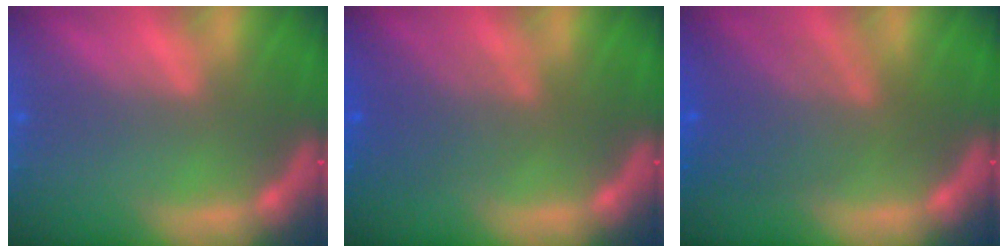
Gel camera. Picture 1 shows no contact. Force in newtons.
{"total": 4.6}
{"total": 6.6}